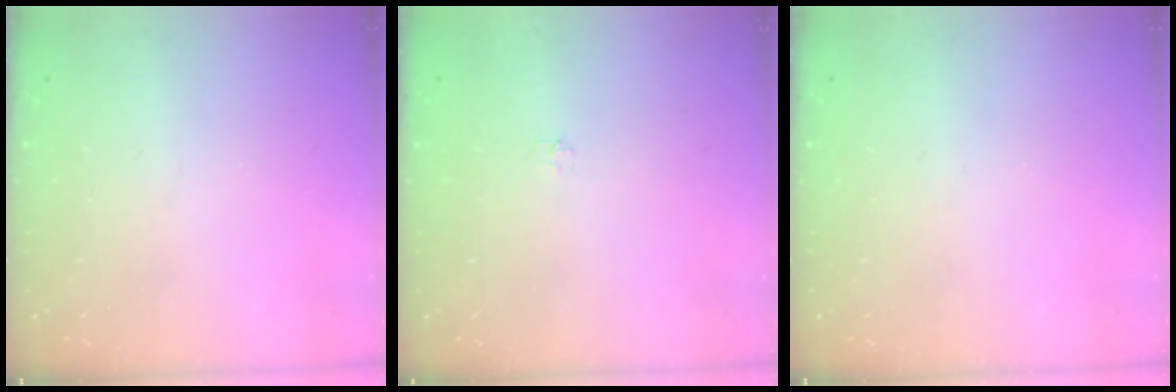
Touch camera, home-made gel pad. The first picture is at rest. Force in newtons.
{"total": 3.1, "press": 3.0, "slide": 0.4}
{"total": 0.0}